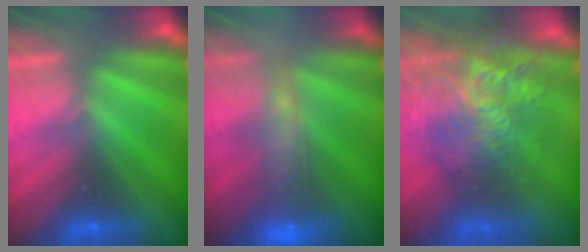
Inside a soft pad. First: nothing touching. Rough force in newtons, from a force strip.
{"total": 9.8}
{"total": 10.0}